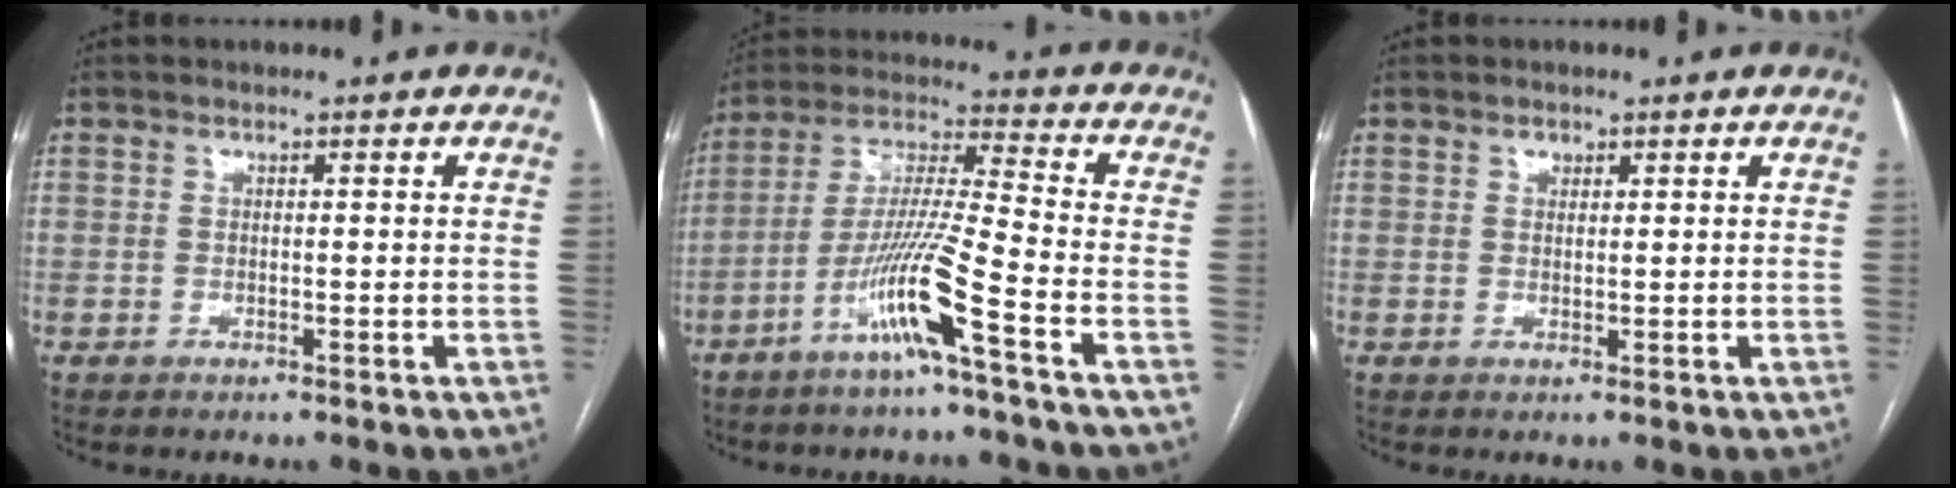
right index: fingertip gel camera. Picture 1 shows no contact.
{"total": 11.7, "force": [-6.1, -1.3, 9.9], "torque": [-0.199, -0.007, -0.122]}
{"total": 1.2, "force": [0.7, 0.9, 0.3], "torque": [-0.002, -0.001, 0.010]}